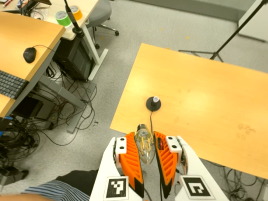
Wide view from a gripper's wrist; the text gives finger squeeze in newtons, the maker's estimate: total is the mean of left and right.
{"total": 19.9, "left": 23.9, "right": 15.9}